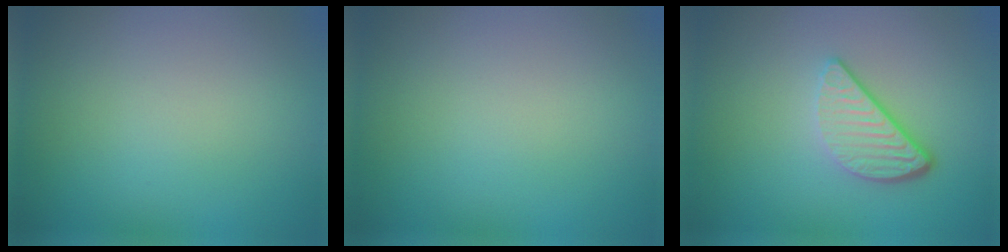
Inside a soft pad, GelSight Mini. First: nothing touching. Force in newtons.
{"total": 0.0}
{"total": 3.3, "press": 2.6, "slide": 2.0}